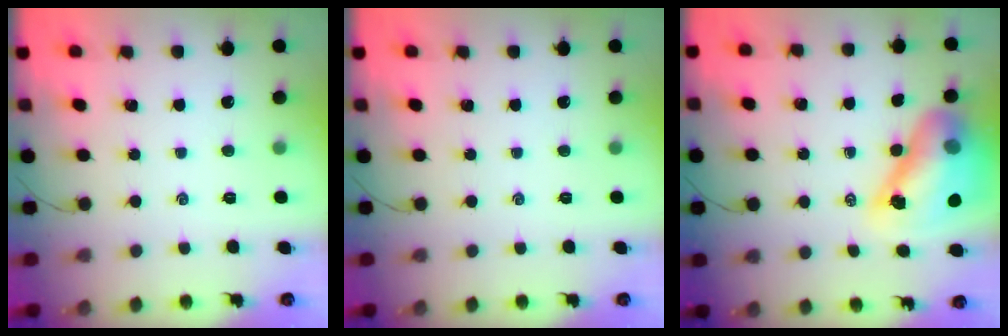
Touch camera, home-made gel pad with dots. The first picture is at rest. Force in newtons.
{"total": 0.0}
{"total": 15.9, "press": 15.3, "slide": 4.4}